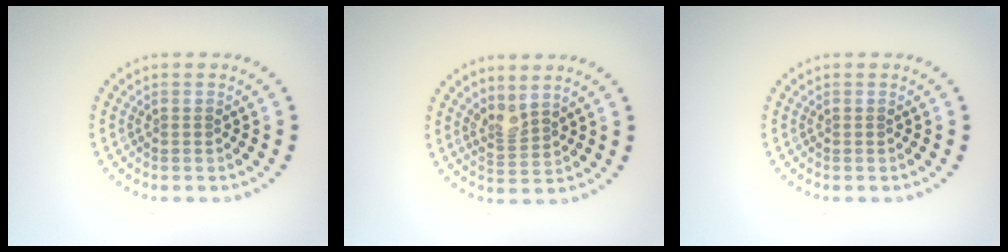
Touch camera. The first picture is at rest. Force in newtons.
{"total": 2.0, "press": 1.5, "slide": 1.4}
{"total": 0.0}